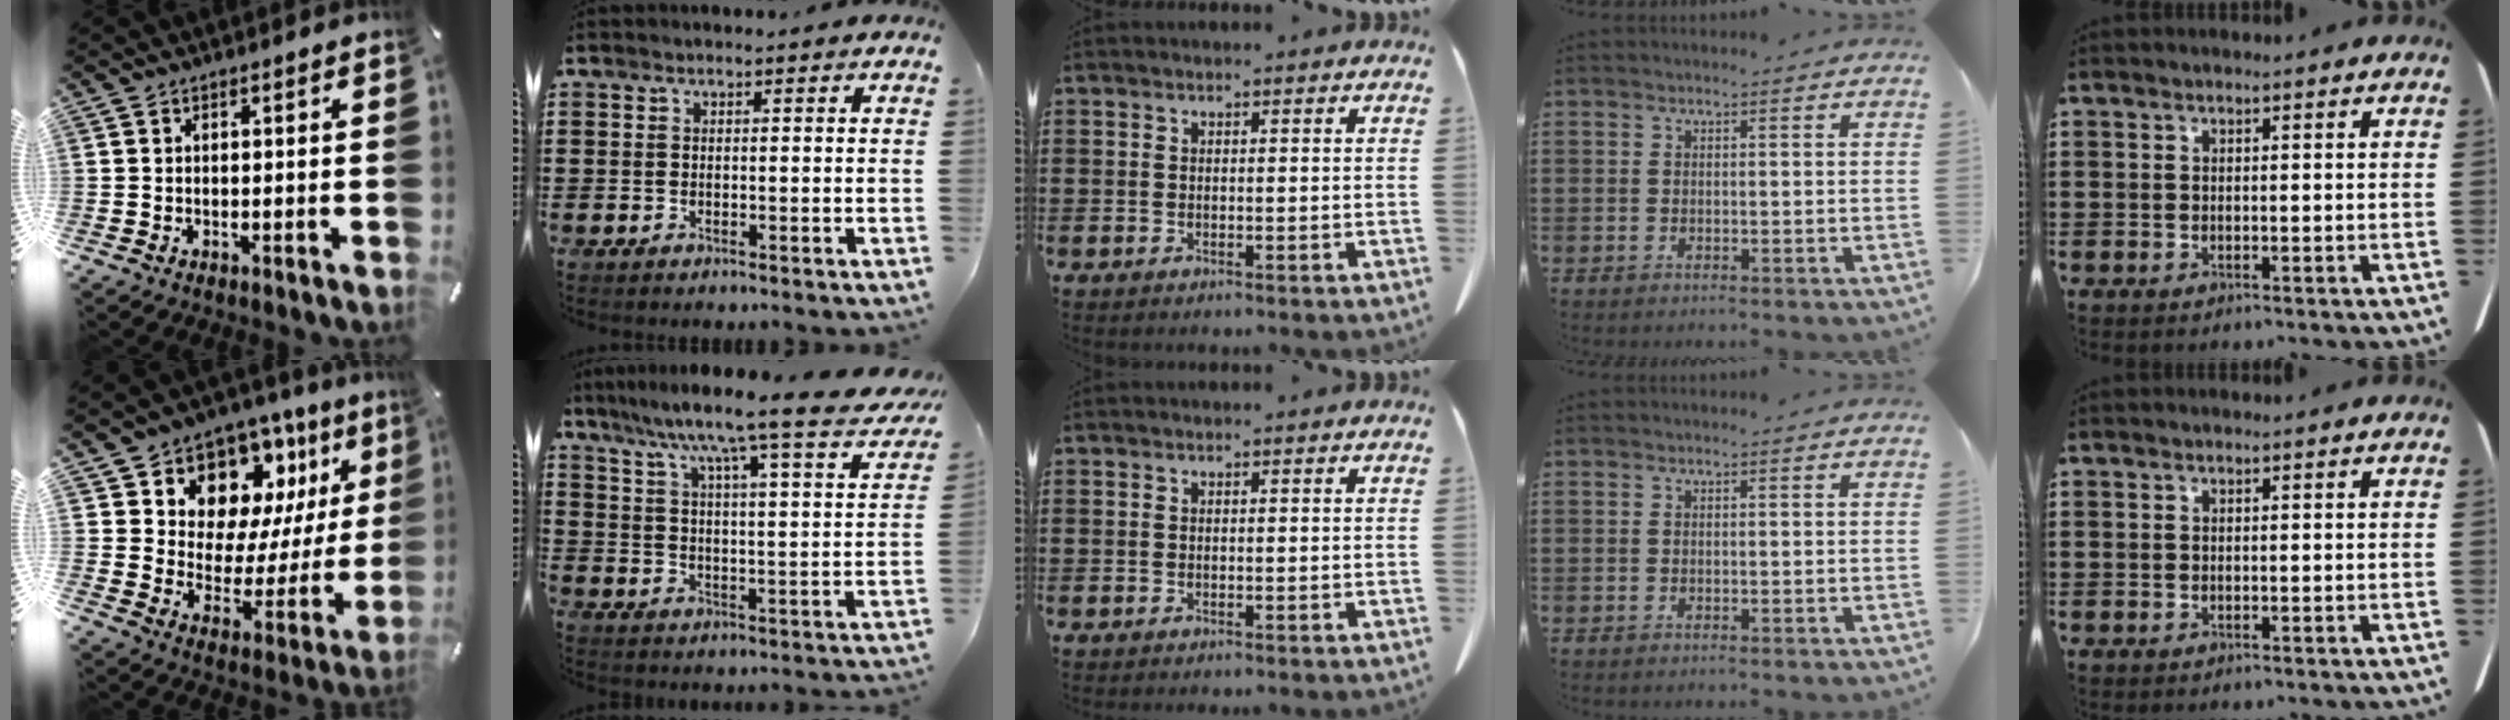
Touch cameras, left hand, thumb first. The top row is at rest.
{"thumb": {"total": 11.5, "force": [7.7, 8.1, 2.7], "torque": [-0.036, -0.088, 0.137]}, "index": {"total": 7.2, "force": [6.1, -0.9, 3.8], "torque": [-0.094, -0.055, 0.088]}}